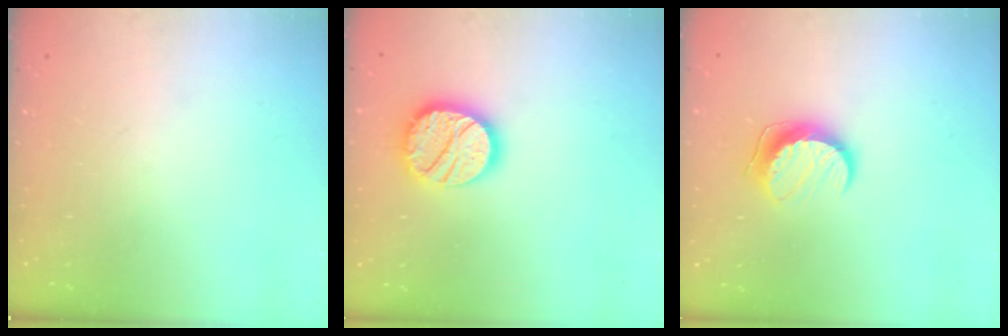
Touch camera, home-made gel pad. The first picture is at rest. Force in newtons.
{"total": 16.5, "press": 16.5, "slide": 1.4}
{"total": 10.3, "press": 10.3, "slide": 0.7}